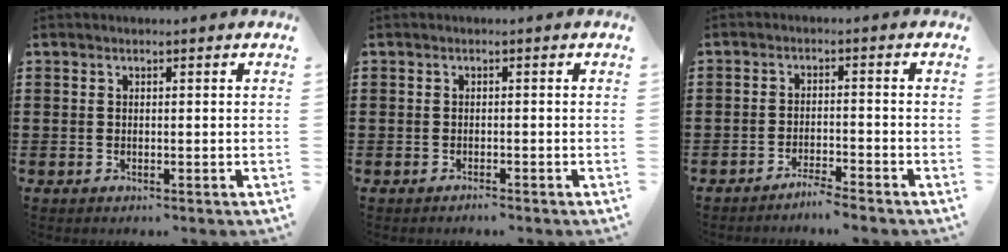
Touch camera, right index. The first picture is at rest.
{"total": 0.8, "force": [-0.8, 0.1, 0.0], "torque": [-0.003, 0.002, -0.017]}
{"total": 2.8, "force": [-2.7, -0.2, 0.6], "torque": [-0.014, 0.002, -0.055]}